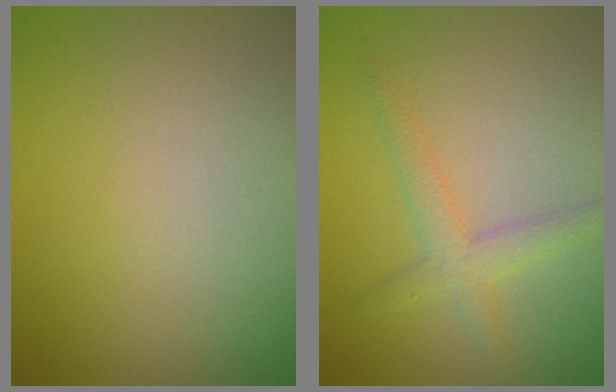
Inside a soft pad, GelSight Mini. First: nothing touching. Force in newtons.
{"total": 2.4, "press": 2.4, "slide": 0.1}